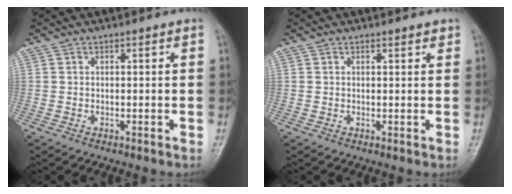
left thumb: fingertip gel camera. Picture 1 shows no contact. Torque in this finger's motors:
{"motor_torque": [-0.16, -0.15, -0.02, -0.05, 0.04]}